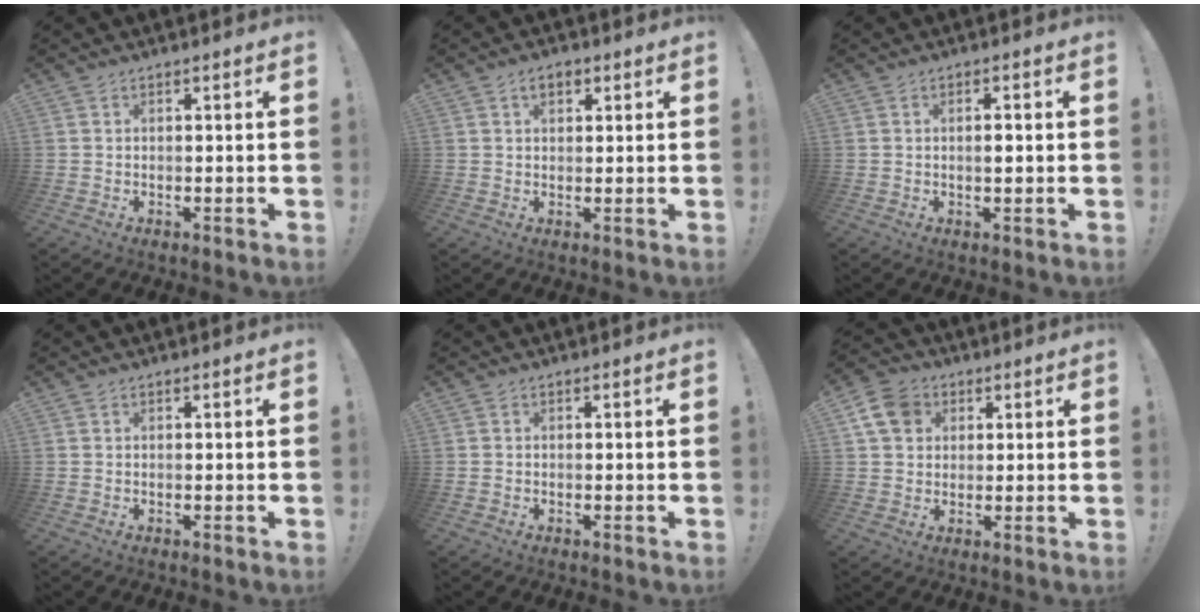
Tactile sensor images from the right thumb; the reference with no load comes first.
{"total": 3.7, "force": [1.6, 2.2, 2.5], "torque": [-0.031, -0.001, 0.025]}
{"total": 1.9, "force": [-0.1, 0.6, 1.9], "torque": [-0.020, -0.003, -0.006]}
{"total": 0.0}
{"total": 0.5, "force": [-0.3, 0.4, -0.1], "torque": [0.002, 0.002, -0.005]}
{"total": 9.8, "force": [3.6, 7.9, 4.5], "torque": [-0.077, -0.007, 0.073]}